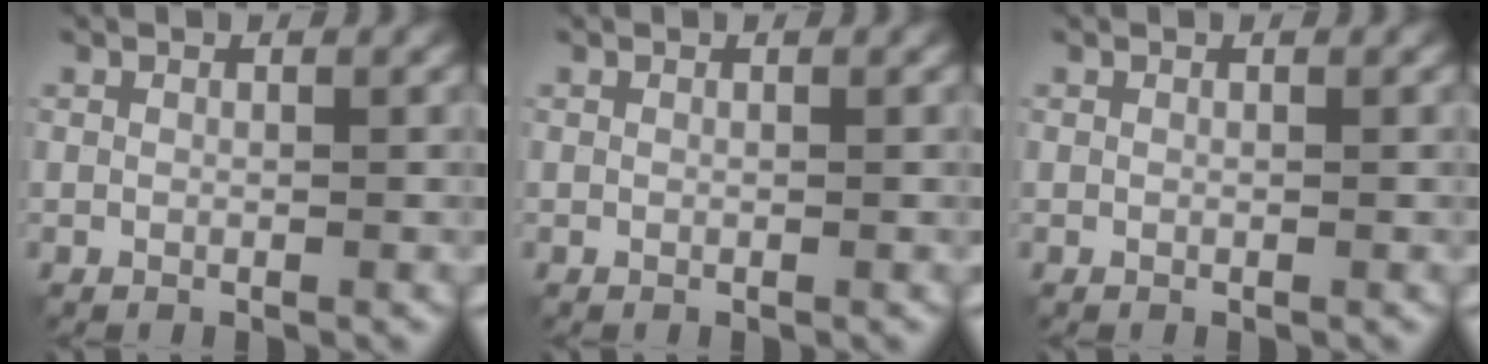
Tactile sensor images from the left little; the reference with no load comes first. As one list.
[{"total": 0.0}, {"total": 0.0}]